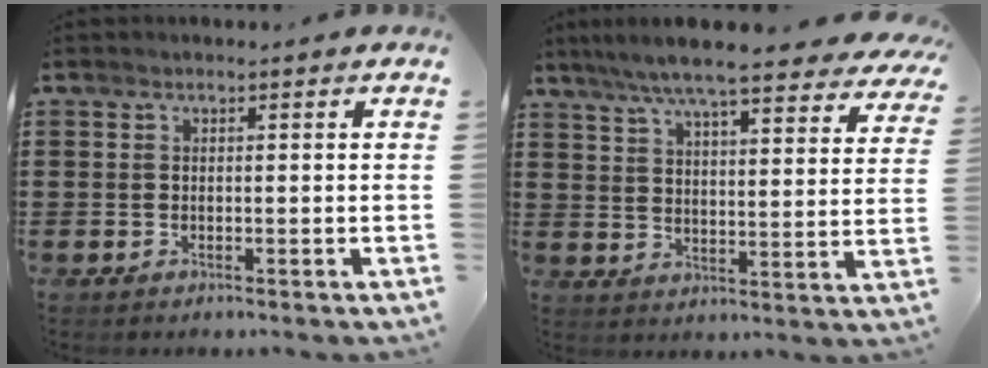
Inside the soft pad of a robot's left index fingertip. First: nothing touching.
{"total": 7.9, "force": [6.9, -0.1, 3.8], "torque": [-0.099, -0.034, 0.120]}